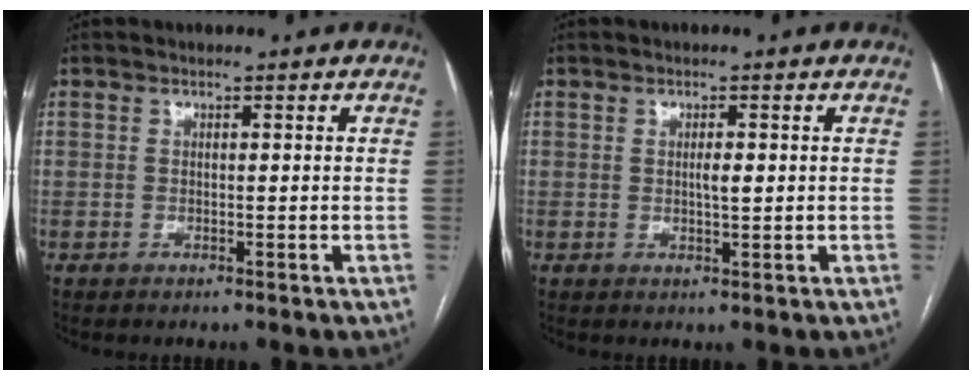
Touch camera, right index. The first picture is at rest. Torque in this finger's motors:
{"motor_torque": [0.00, 0.00, 0.00, 0.02]}